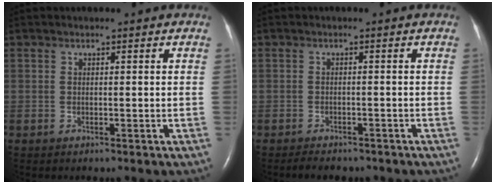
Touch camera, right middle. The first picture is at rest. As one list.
[{"total": 4.6, "force": [-3.8, 1.8, 1.8], "torque": [-0.029, -0.005, -0.044]}]